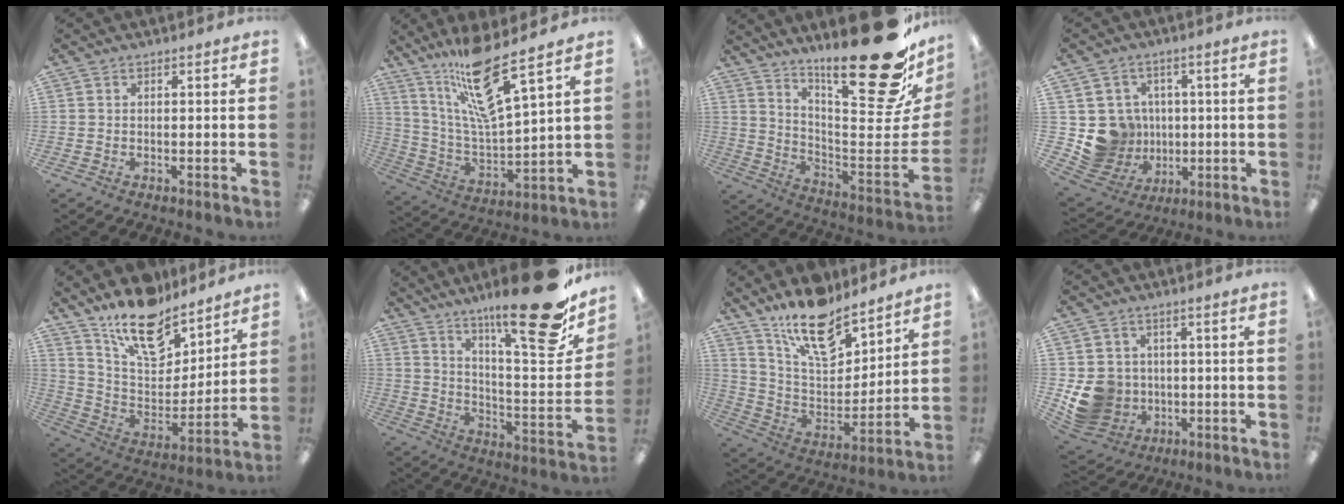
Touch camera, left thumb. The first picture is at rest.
{"total": 17.5, "force": [12.8, 2.9, 11.6], "torque": [-0.218, -0.069, 0.210]}
{"total": 28.3, "force": [19.4, 7.2, 19.3], "torque": [-0.269, -0.138, 0.315]}
{"total": 11.0, "force": [0.3, 10.8, 2.0], "torque": [-0.065, -0.002, 0.024]}
{"total": 17.1, "force": [13.4, 7.7, 7.2], "torque": [-0.134, -0.092, 0.242]}
{"total": 23.2, "force": [17.0, 5.0, 14.9], "torque": [-0.208, -0.130, 0.267]}
{"total": 17.3, "force": [13.2, 7.2, 8.5], "torque": [-0.153, -0.082, 0.234]}
{"total": 9.9, "force": [-0.9, 9.4, 3.1], "torque": [-0.088, 0.009, -0.004]}